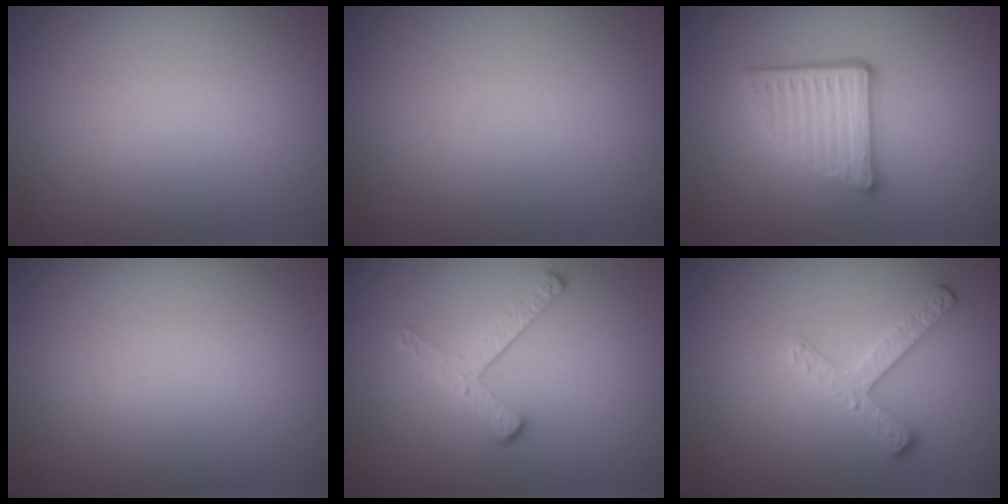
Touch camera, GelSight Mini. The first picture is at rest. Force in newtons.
{"total": 0.0}
{"total": 4.6, "press": 3.4, "slide": 3.1}
{"total": 0.0}
{"total": 2.3, "press": 1.7, "slide": 1.6}
{"total": 2.5, "press": 2.4, "slide": 0.8}